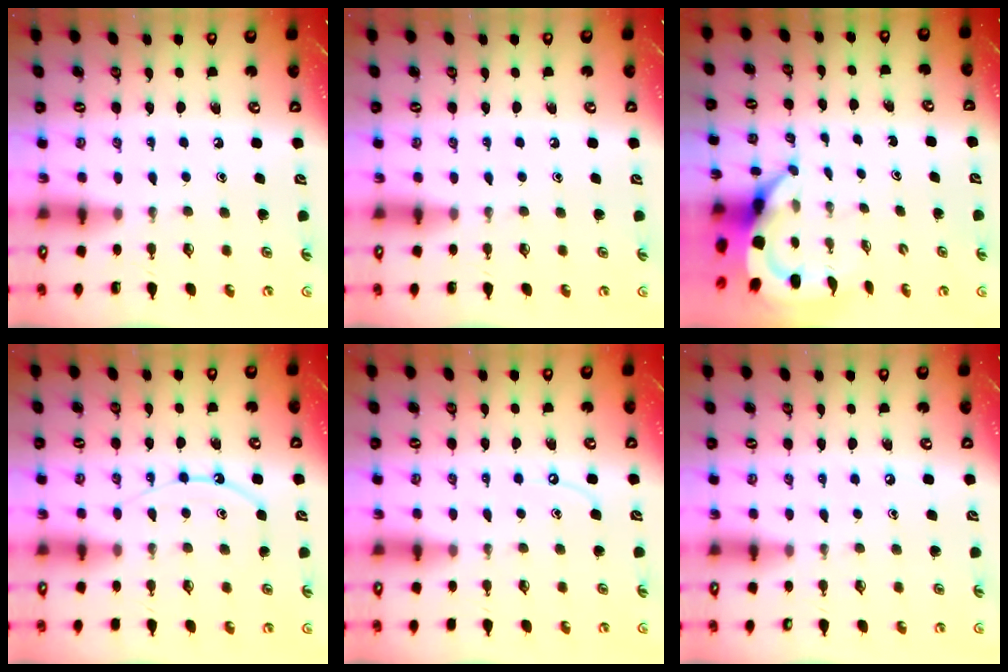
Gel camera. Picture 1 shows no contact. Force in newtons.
{"total": 0.0}
{"total": 5.2, "press": 5.1, "slide": 0.7}
{"total": 9.4, "press": 9.3, "slide": 1.0}
{"total": 3.6, "press": 3.6, "slide": 0.5}
{"total": 2.7, "press": 2.7, "slide": 0.3}